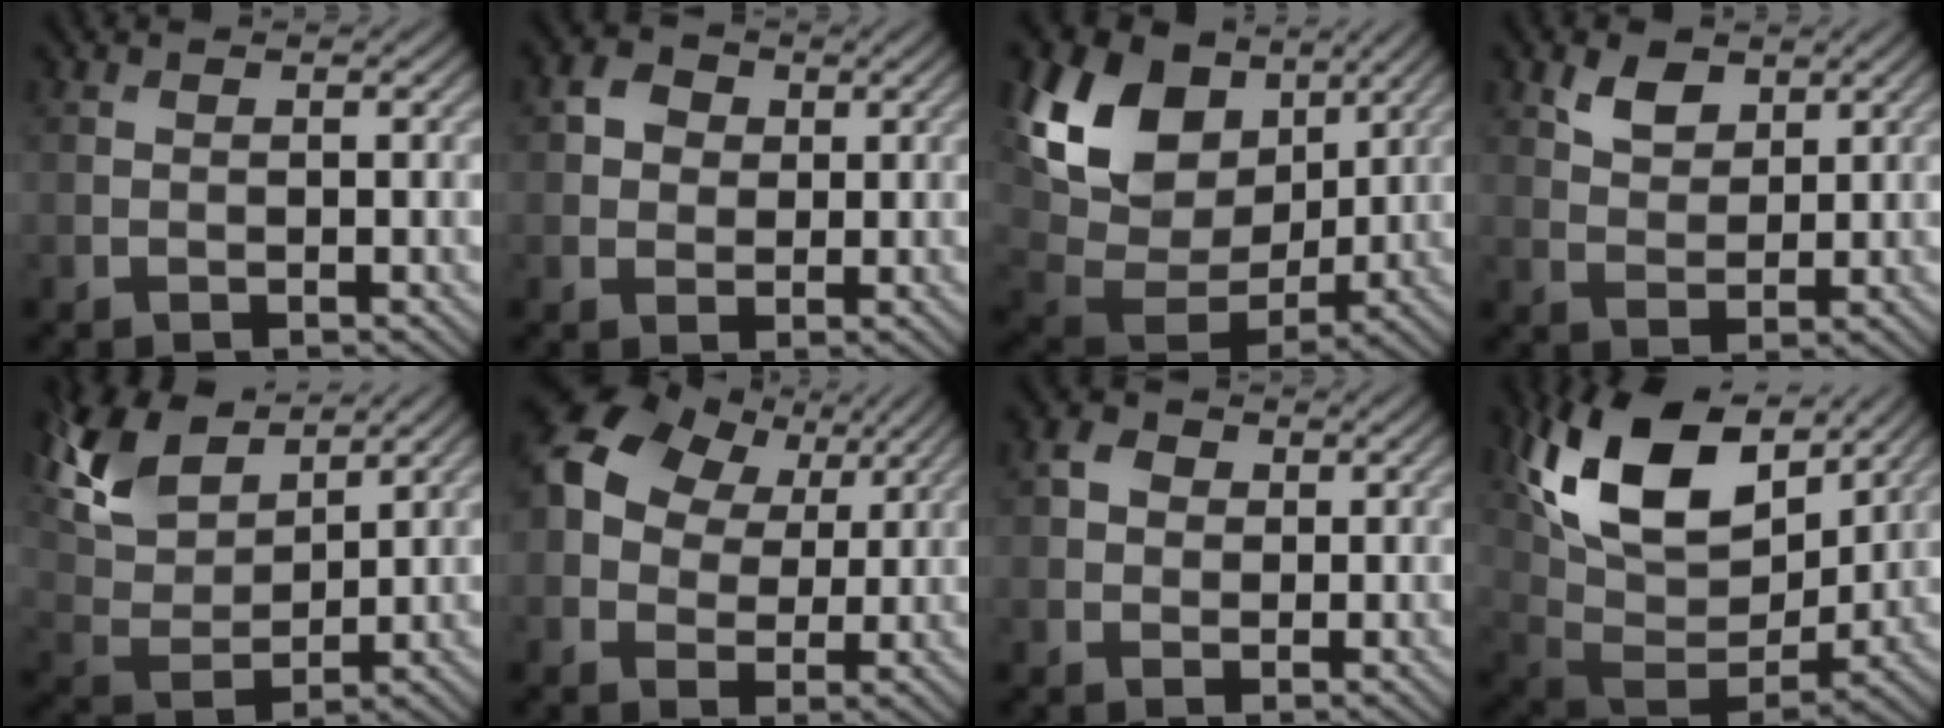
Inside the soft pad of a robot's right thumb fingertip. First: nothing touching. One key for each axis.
{"total": 3.4, "fx": 0.7, "fy": 3.0, "fz": 1.5, "tx": -0.031, "ty": 0.004, "tz": 0.005}
{"total": 15.3, "fx": 5.8, "fy": 10.6, "fz": 9.4, "tx": -0.215, "ty": 0.017, "tz": 0.117}
{"total": 3.7, "fx": 2.3, "fy": 2.2, "fz": 1.9, "tx": -0.042, "ty": -0.005, "tz": 0.047}
{"total": 11.2, "fx": 7.8, "fy": 4.9, "fz": 6.5, "tx": -0.173, "ty": 0.021, "tz": 0.155}
{"total": 11.9, "fx": 4.0, "fy": 8.5, "fz": 7.3, "tx": -0.167, "ty": 0.019, "tz": 0.066}
{"total": 2.6, "fx": 0.5, "fy": 2.3, "fz": 1.1, "tx": -0.025, "ty": 0.002, "tz": 0.003}
{"total": 17.3, "fx": 8.4, "fy": 9.9, "fz": 11.5, "tx": -0.245, "ty": 0.025, "tz": 0.152}